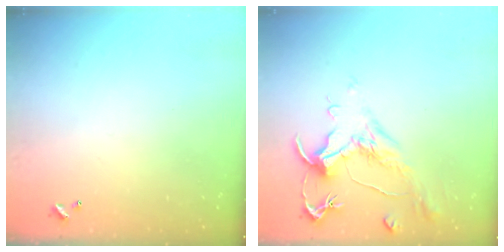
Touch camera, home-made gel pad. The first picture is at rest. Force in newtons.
{"total": 1.6, "press": 0.7, "slide": 1.4}